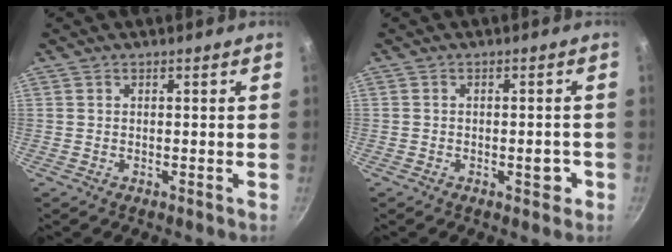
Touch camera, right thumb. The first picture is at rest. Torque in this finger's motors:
{"motor_torque": [3.50, 1.51, 0.91, -1.32, 0.11]}